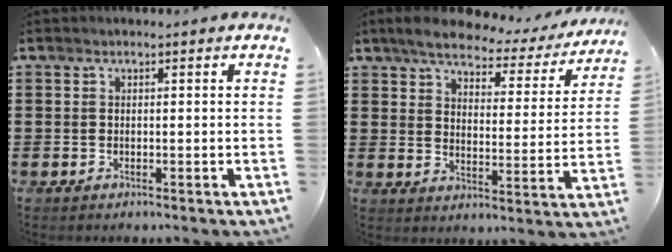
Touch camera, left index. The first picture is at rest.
{"total": 5.2, "force": [4.6, 1.3, 2.0], "torque": [-0.064, -0.022, 0.076]}